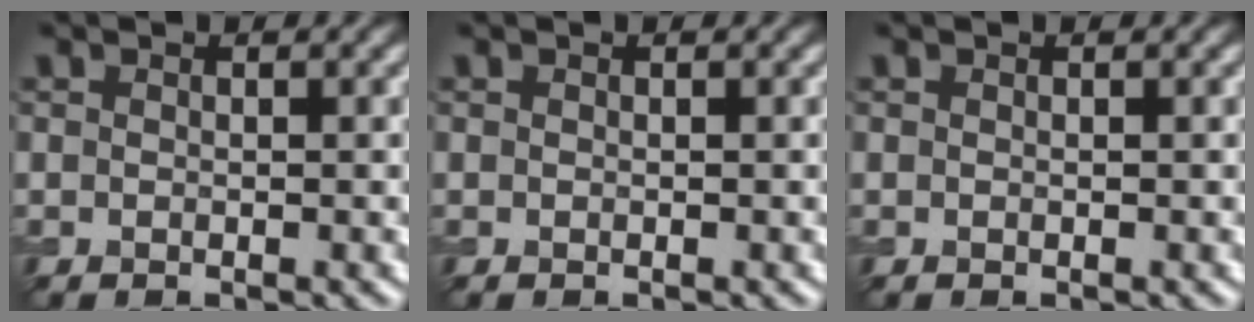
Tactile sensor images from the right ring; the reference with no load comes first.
{"total": 0.0}
{"total": 0.0}